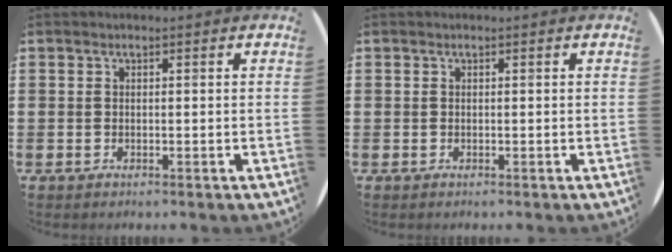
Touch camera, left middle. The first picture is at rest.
{"total": 0.0}